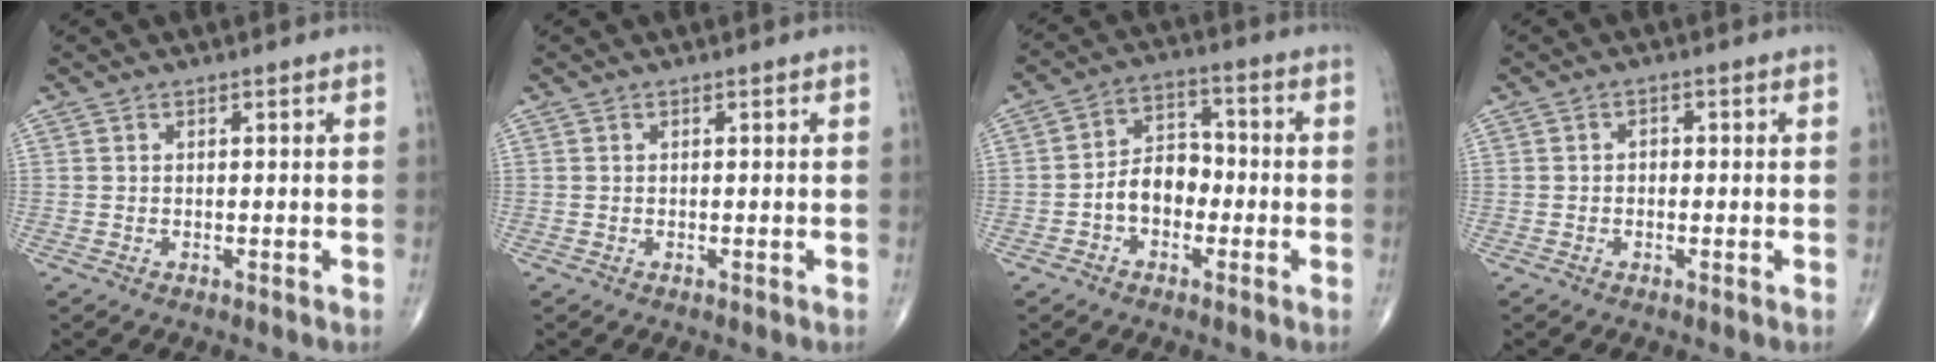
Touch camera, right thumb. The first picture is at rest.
{"total": 0.0}
{"total": 7.8, "force": [-2.1, 5.5, 5.1], "torque": [-0.063, 0.034, -0.050]}
{"total": 1.3, "force": [-0.2, 1.0, 0.8], "torque": [-0.007, 0.006, -0.007]}